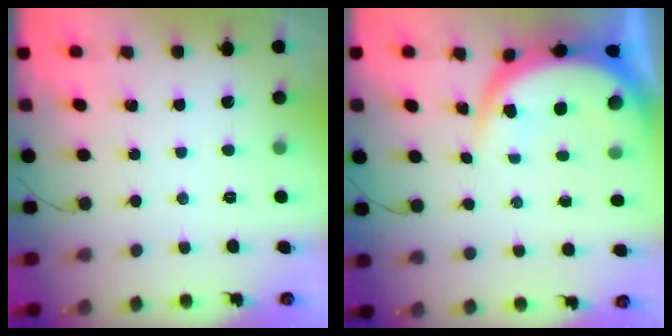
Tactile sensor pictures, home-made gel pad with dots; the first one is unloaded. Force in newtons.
{"total": 9.0, "press": 8.9, "slide": 1.0}